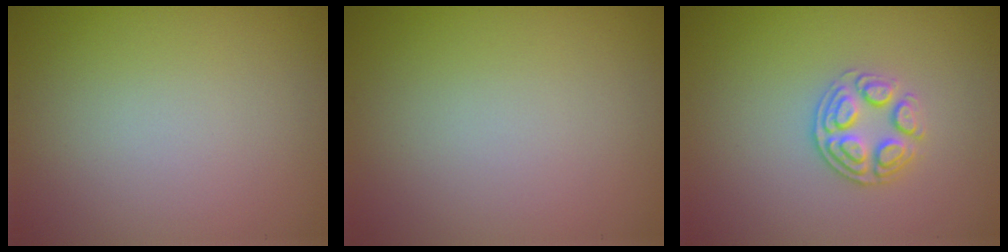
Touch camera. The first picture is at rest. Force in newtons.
{"total": 0.0}
{"total": 2.6, "press": 2.5, "slide": 0.9}